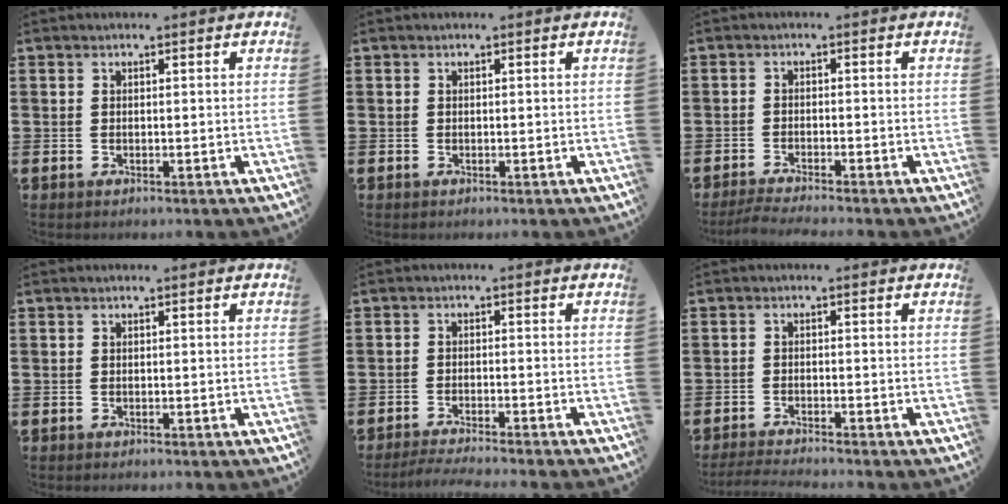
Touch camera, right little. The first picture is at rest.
{"total": 0.0}
{"total": 2.0, "force": [-1.7, 0.0, 1.0], "torque": [-0.016, 0.003, -0.032]}
{"total": 0.0}
{"total": 2.1, "force": [-1.9, -0.3, 0.8], "torque": [-0.011, 0.002, -0.037]}
{"total": 1.6, "force": [-1.5, -0.1, 0.5], "torque": [-0.008, 0.002, -0.029]}